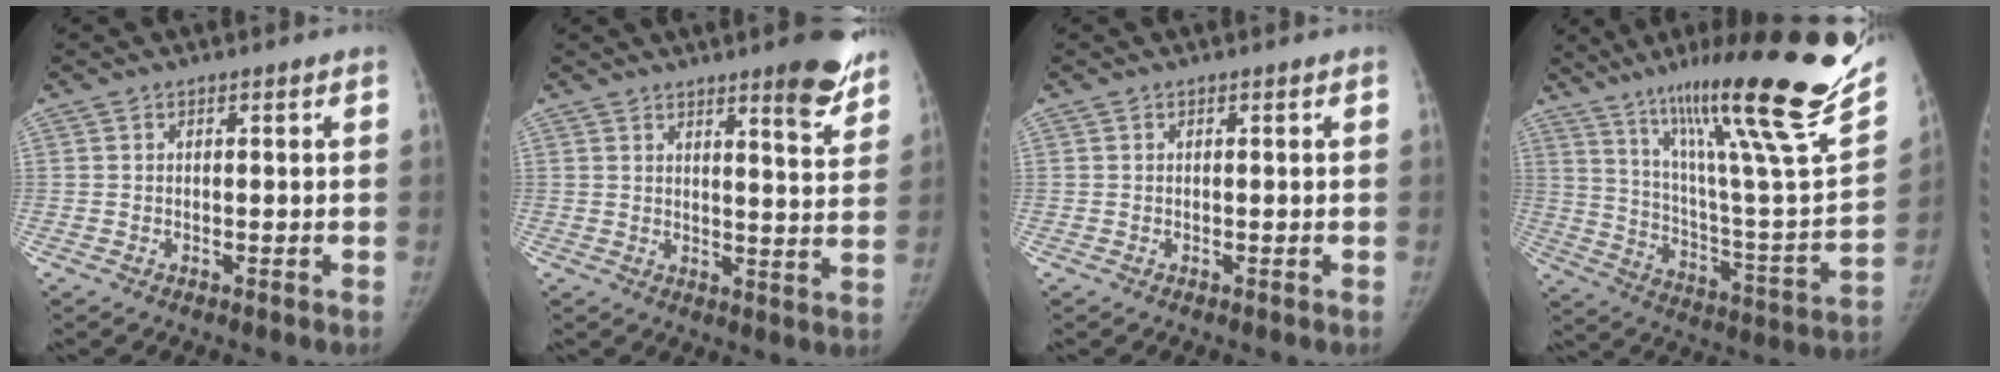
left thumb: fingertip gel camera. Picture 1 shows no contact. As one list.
[{"total": 9.2, "force": [6.6, 1.7, 6.2], "torque": [-0.057, -0.044, 0.084]}, {"total": 0.0}, {"total": 34.0, "force": [24.1, 3.8, 23.6], "torque": [-0.336, -0.116, 0.364]}]